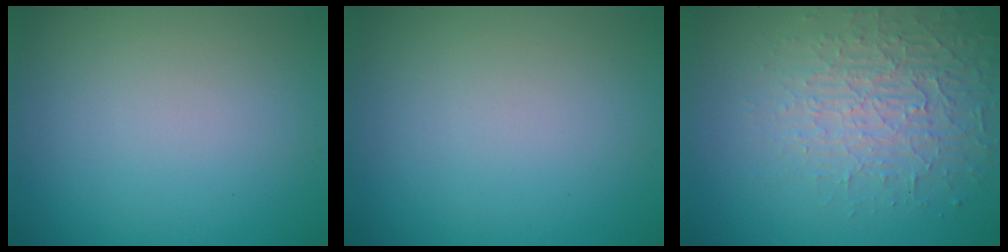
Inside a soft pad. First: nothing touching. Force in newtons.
{"total": 0.0}
{"total": 3.7, "press": 3.4, "slide": 1.3}